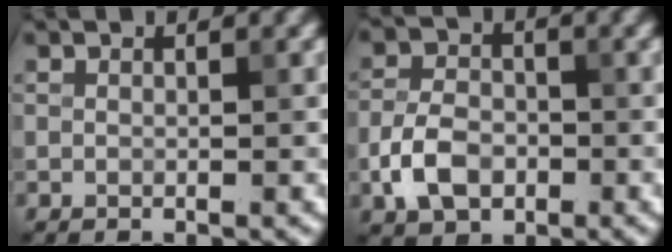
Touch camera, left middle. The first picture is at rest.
{"total": 4.4, "force": [-1.7, 3.0, 2.7], "torque": [-0.058, 0.002, -0.036]}